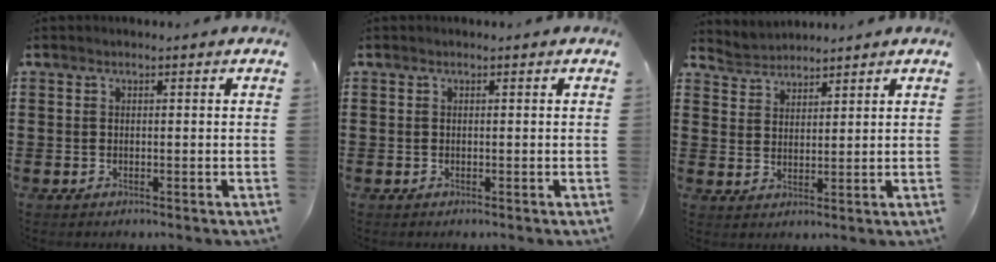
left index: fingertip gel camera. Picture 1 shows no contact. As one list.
[{"total": 0.0}, {"total": 3.1, "force": [2.9, 0.9, -0.7], "torque": [0.001, -0.007, 0.053]}]